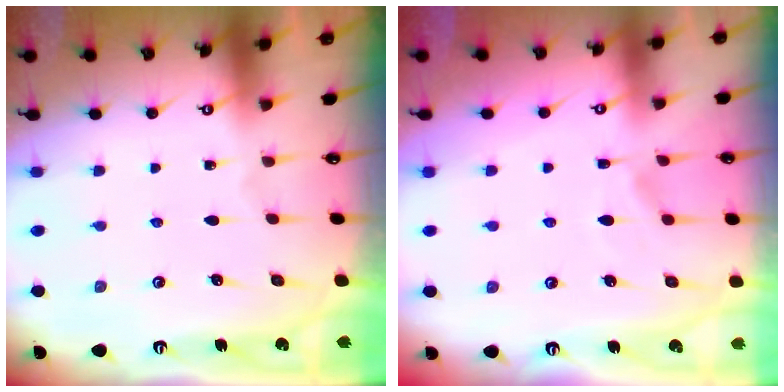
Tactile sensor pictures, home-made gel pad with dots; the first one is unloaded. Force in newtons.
{"total": 1.7, "press": 1.0, "slide": 1.3}